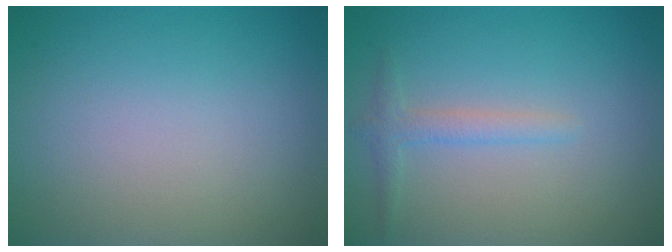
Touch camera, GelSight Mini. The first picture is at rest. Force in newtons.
{"total": 1.6, "press": 1.6, "slide": 0.1}